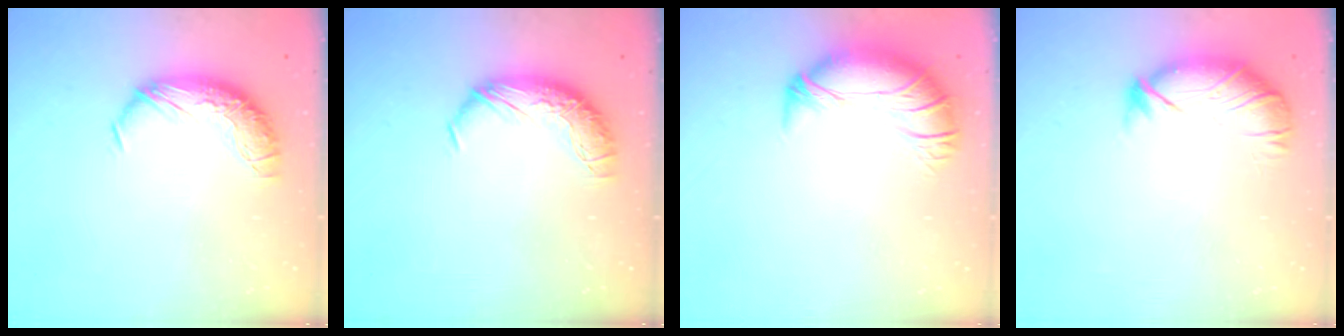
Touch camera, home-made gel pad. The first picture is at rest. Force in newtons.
{"total": 0.0}
{"total": 2.8, "press": 0.9, "slide": 2.6}
{"total": 2.9, "press": 2.5, "slide": 1.5}